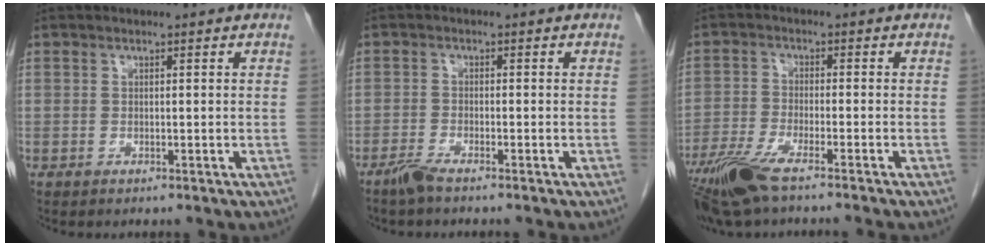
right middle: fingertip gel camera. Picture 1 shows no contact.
{"total": 2.3, "force": [-2.0, -0.1, 1.2], "torque": [-0.034, -0.005, -0.044]}
{"total": 8.5, "force": [-6.4, 0.2, 5.6], "torque": [-0.108, -0.021, -0.119]}